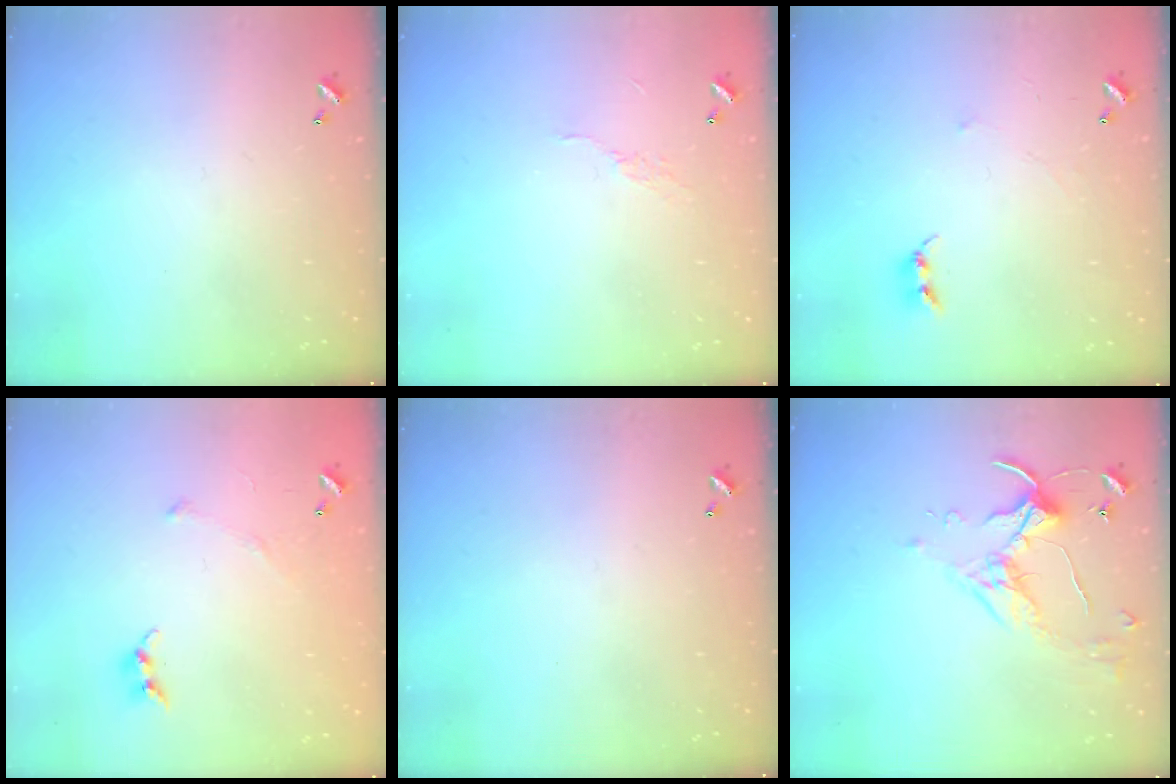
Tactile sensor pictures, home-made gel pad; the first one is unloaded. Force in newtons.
{"total": 6.6, "press": 6.6, "slide": 0.7}
{"total": 2.4, "press": 2.4, "slide": 0.4}
{"total": 5.2, "press": 5.1, "slide": 0.6}
{"total": 0.0}
{"total": 3.9, "press": 3.8, "slide": 0.5}